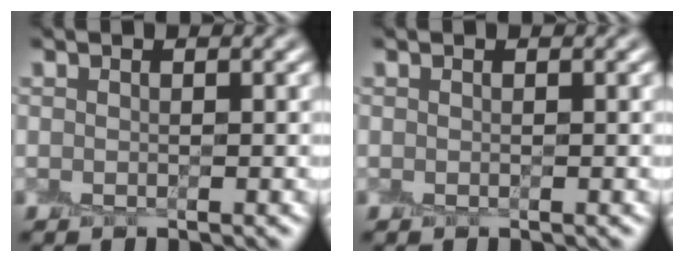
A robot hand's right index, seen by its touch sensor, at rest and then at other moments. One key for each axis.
{"total": 0.0}